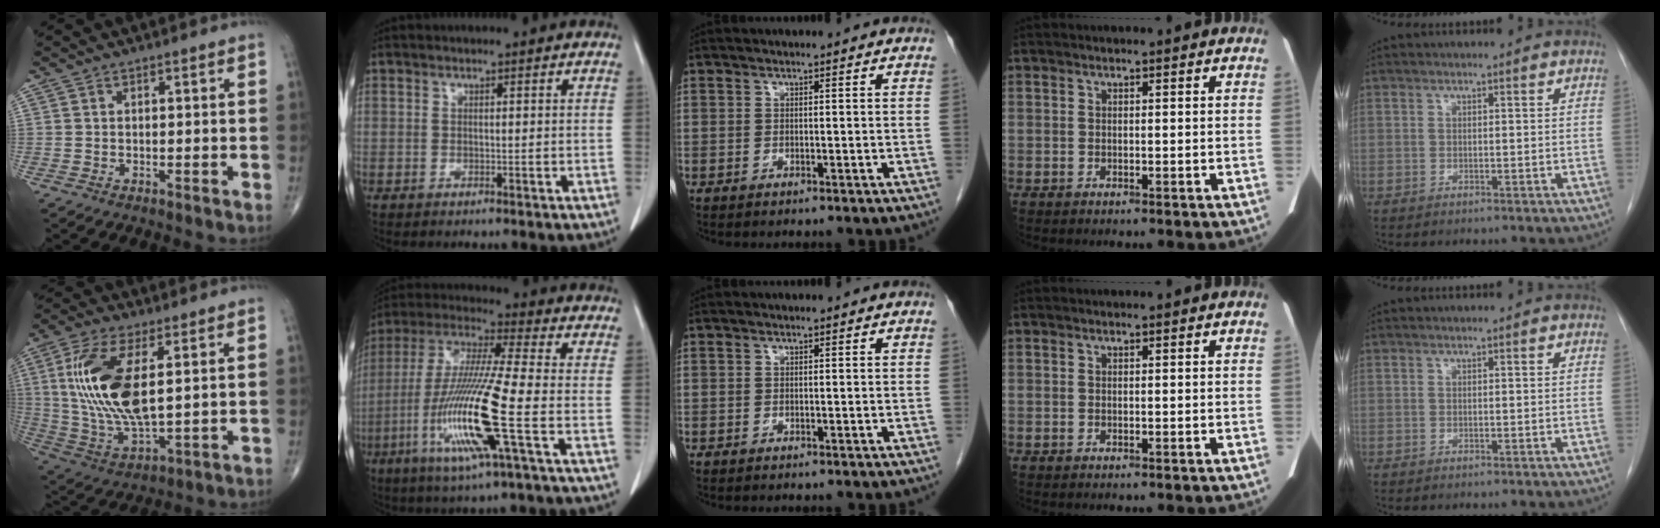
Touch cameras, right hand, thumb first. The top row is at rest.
{"thumb": {"total": 17.5, "force": [3.4, 7.3, 15.5], "torque": [-0.327, -0.017, 0.073]}, "index": {"total": 16.5, "force": [-4.9, -0.3, 15.8], "torque": [-0.327, -0.020, -0.102]}}